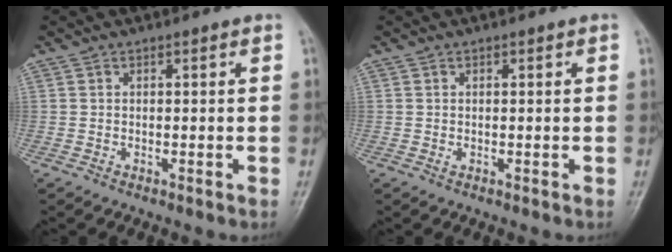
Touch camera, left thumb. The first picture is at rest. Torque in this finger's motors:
{"motor_torque": [-0.25, -0.24, 0.01, 0.00, 0.00]}